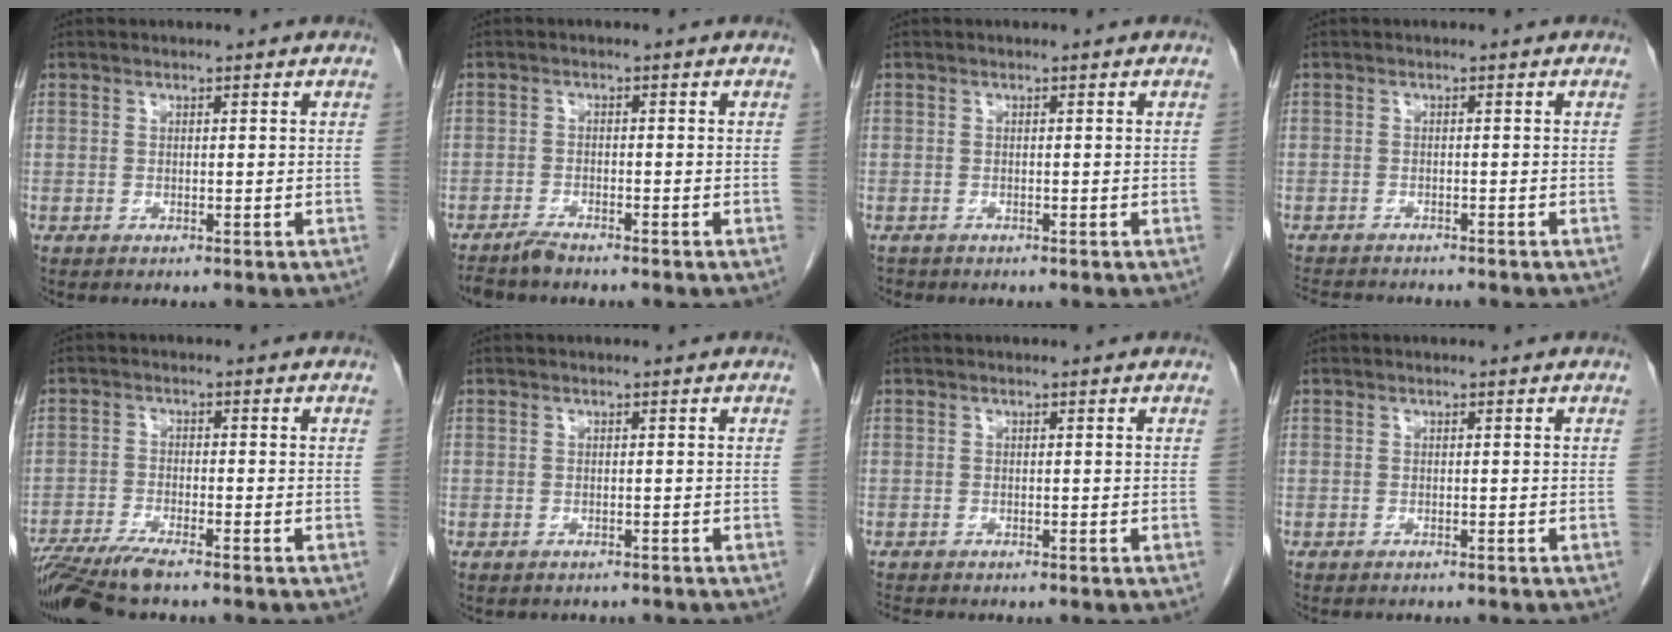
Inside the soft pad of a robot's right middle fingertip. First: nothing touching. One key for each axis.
{"total": 2.5, "fx": -2.3, "fy": 0.0, "fz": 0.8, "tx": -0.019, "ty": -0.009, "tz": -0.044}
{"total": 2.3, "fx": -1.9, "fy": 1.2, "fz": -0.3, "tx": -0.002, "ty": 0.000, "tz": -0.031}
{"total": 7.1, "fx": -6.6, "fy": 1.1, "fz": 2.2, "tx": -0.033, "ty": -0.007, "tz": -0.100}
{"total": 8.4, "fx": -7.0, "fy": 0.4, "fz": 4.7, "tx": -0.079, "ty": -0.021, "tz": -0.122}
{"total": 2.9, "fx": -2.5, "fy": 1.2, "fz": 0.6, "tx": -0.011, "ty": -0.001, "tz": -0.028}
{"total": 2.4, "fx": -2.2, "fy": 0.5, "fz": 0.9, "tx": -0.017, "ty": -0.006, "tz": -0.031}
{"total": 2.9, "fx": -2.6, "fy": 0.6, "fz": 1.2, "tx": -0.017, "ty": -0.004, "tz": -0.027}